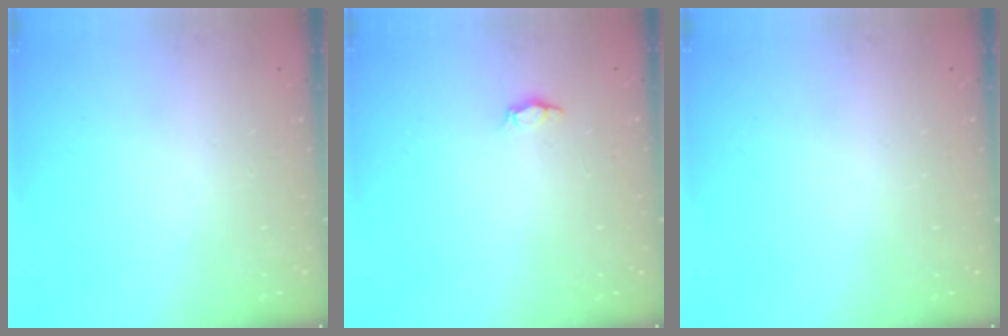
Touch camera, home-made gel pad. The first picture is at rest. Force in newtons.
{"total": 2.2, "press": 2.2, "slide": 0.3}
{"total": 0.0}